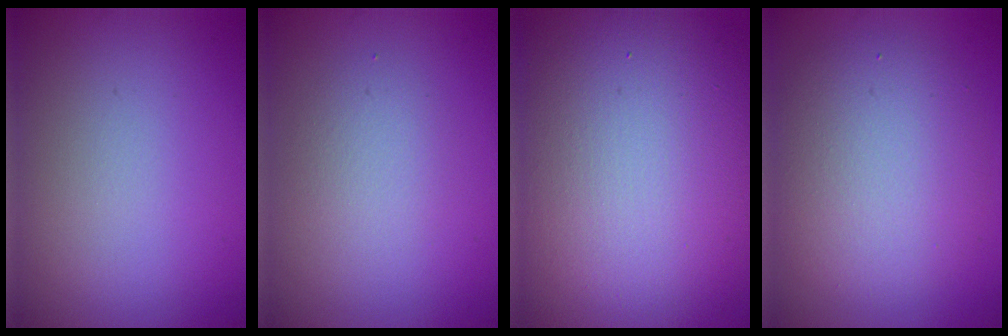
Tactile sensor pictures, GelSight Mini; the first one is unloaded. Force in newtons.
{"total": 2.0, "press": 2.0, "slide": 0.2}
{"total": 17.8, "press": 17.7, "slide": 1.5}
{"total": 6.1, "press": 6.1, "slide": 0.4}